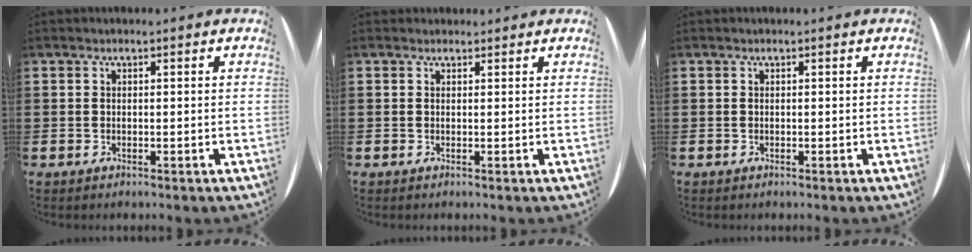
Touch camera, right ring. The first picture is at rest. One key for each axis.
{"total": 0.6, "fx": 0.5, "fy": 0.2, "fz": -0.2, "tx": 0.002, "ty": 0.005, "tz": 0.010}
{"total": 0.0}